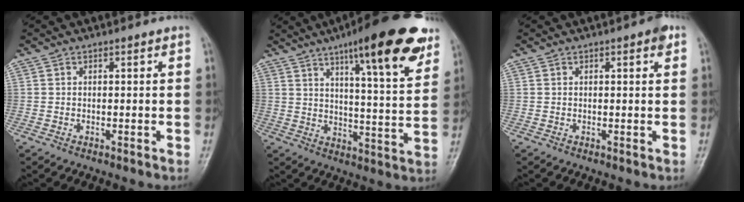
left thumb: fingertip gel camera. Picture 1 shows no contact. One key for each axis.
{"total": 20.8, "fx": 12.5, "fy": 4.4, "fz": 16.1, "tx": -0.198, "ty": -0.045, "tz": 0.178}
{"total": 4.1, "fx": 2.1, "fy": 1.1, "fz": 3.3, "tx": -0.036, "ty": -0.006, "tz": 0.022}